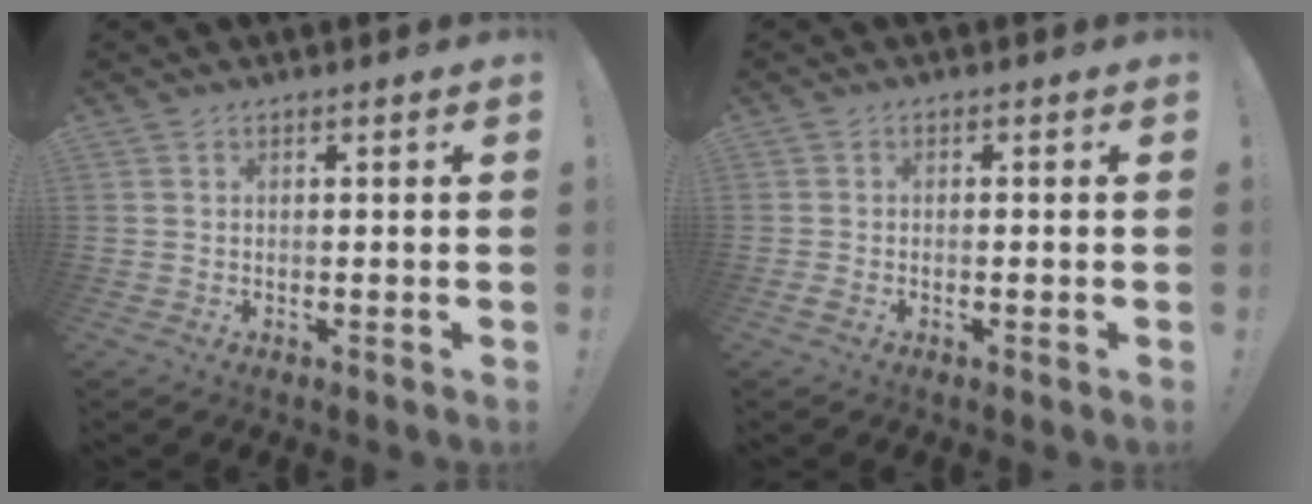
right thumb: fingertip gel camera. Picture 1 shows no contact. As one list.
[{"total": 1.8, "force": [-1.2, 0.4, 1.2], "torque": [-0.020, 0.004, -0.020]}]